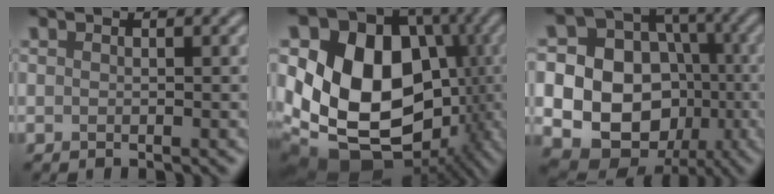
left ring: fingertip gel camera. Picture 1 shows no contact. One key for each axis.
{"total": 17.7, "fx": -1.1, "fy": 14.0, "fz": 10.8, "tx": -0.165, "ty": -0.008, "tz": 0.004}
{"total": 15.7, "fx": -2.0, "fy": 14.0, "fz": 6.8, "tx": -0.147, "ty": 0.003, "tz": -0.045}